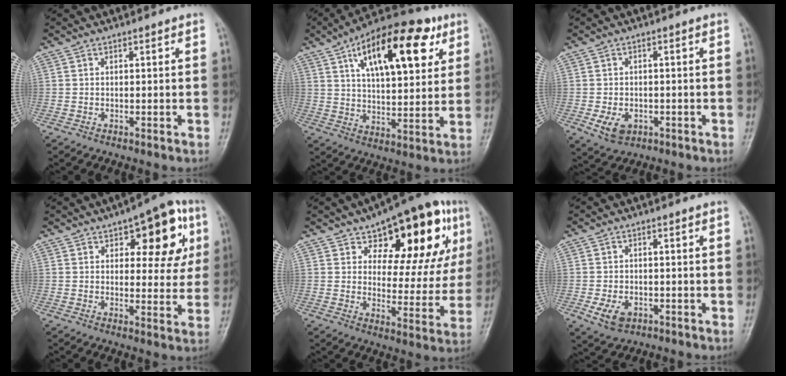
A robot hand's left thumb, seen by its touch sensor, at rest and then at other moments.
{"total": 21.3, "force": [9.1, 9.5, 16.8], "torque": [-0.225, -0.012, 0.141]}
{"total": 4.9, "force": [-1.6, 3.5, 3.0], "torque": [-0.048, 0.002, -0.019]}
{"total": 13.2, "force": [5.3, 6.4, 10.3], "torque": [-0.082, -0.003, 0.062]}
{"total": 20.7, "force": [9.4, 9.9, 15.6], "torque": [-0.154, -0.017, 0.131]}
{"total": 5.0, "force": [-1.9, 3.4, 3.1], "torque": [-0.053, 0.002, -0.026]}